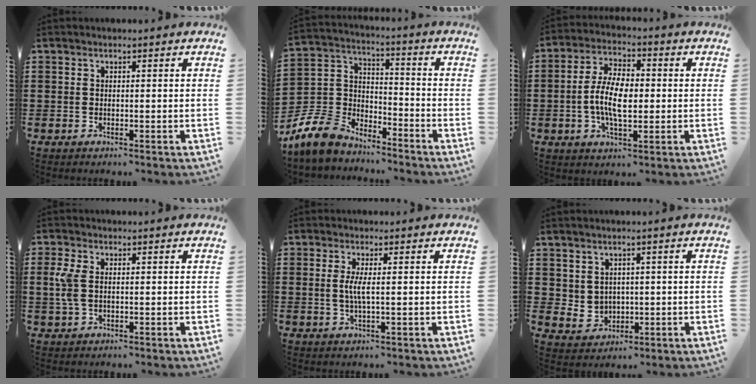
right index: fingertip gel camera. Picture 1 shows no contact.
{"total": 7.5, "force": [-6.7, 3.2, 1.2], "torque": [-0.068, 0.004, -0.145]}
{"total": 7.8, "force": [-0.8, 3.7, 6.9], "torque": [-0.151, 0.002, -0.021]}
{"total": 4.1, "force": [0.2, 2.2, 3.5], "torque": [-0.102, -0.003, -0.005]}
{"total": 3.0, "force": [0.1, 0.1, 3.0], "torque": [-0.064, -0.009, -0.002]}
{"total": 3.1, "force": [1.8, 2.4, 0.5], "torque": [-0.023, 0.002, 0.034]}